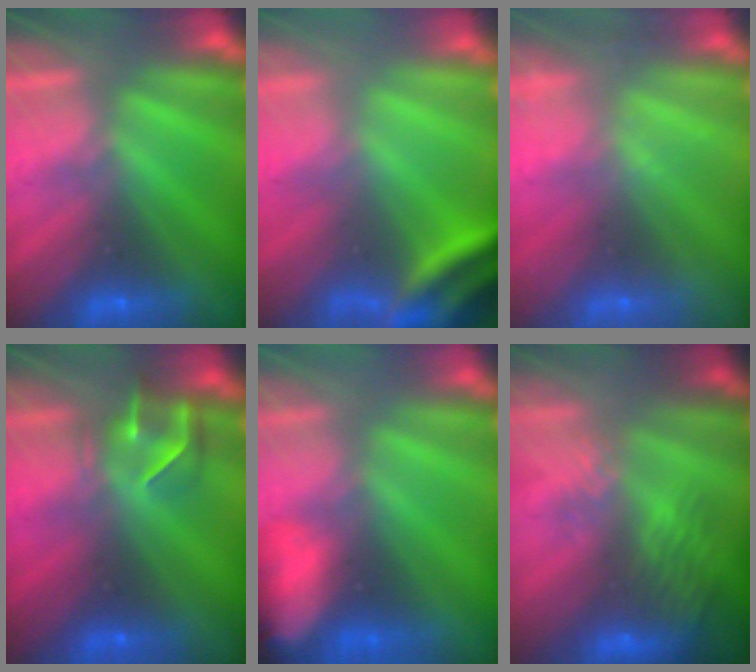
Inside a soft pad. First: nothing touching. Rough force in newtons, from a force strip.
{"total": 3.7}
{"total": 2.2}
{"total": 3.3}
{"total": 8.3}
{"total": 6.6}